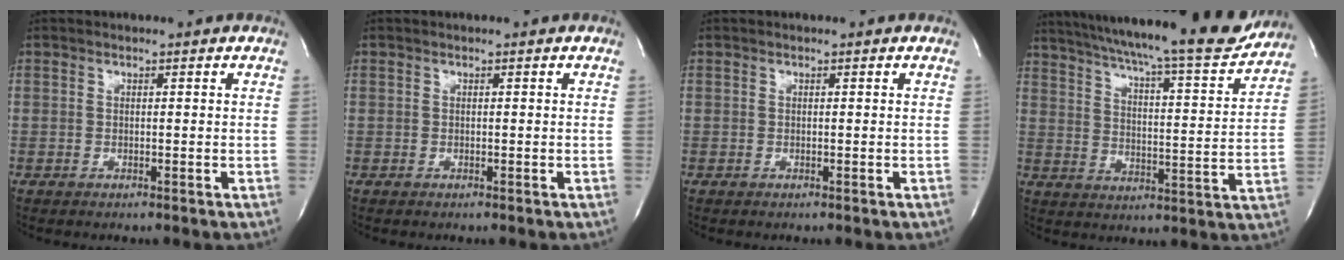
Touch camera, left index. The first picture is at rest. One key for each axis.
{"total": 0.0}
{"total": 0.0}
{"total": 22.5, "fx": 20.2, "fy": 1.4, "fz": 9.9, "tx": -0.163, "ty": -0.041, "tz": 0.272}